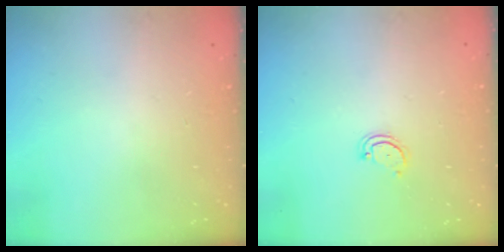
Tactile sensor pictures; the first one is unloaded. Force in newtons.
{"total": 3.3, "press": 3.3, "slide": 0.5}